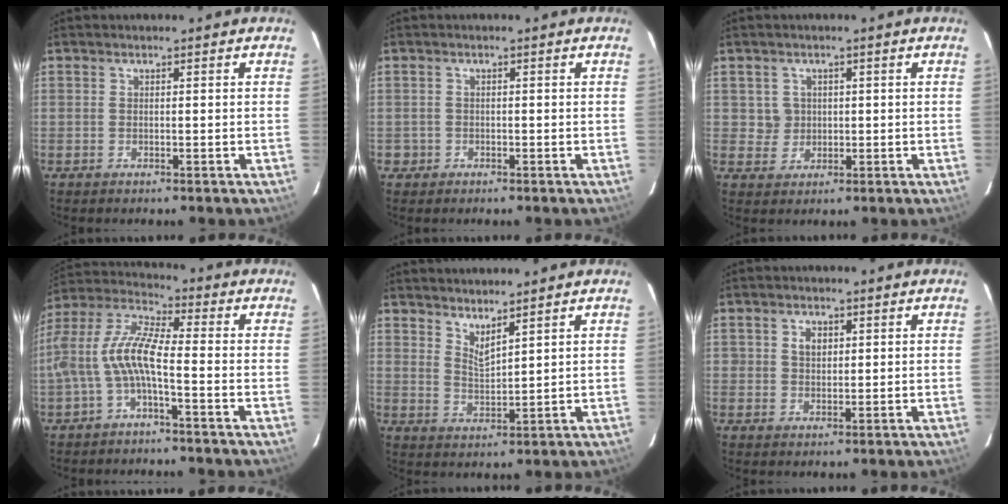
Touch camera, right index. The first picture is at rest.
{"total": 1.8, "force": [-0.6, 1.7, 0.0], "torque": [-0.001, 0.007, -0.005]}
{"total": 3.3, "force": [0.6, 3.2, 0.1], "torque": [0.005, 0.013, 0.011]}
{"total": 11.0, "force": [-2.8, 2.8, 10.2], "torque": [-0.225, 0.013, -0.056]}
{"total": 4.0, "force": [3.5, 0.5, 1.9], "torque": [-0.033, -0.009, 0.061]}
{"total": 2.8, "force": [0.9, 2.3, 1.3], "torque": [-0.019, 0.007, 0.017]}